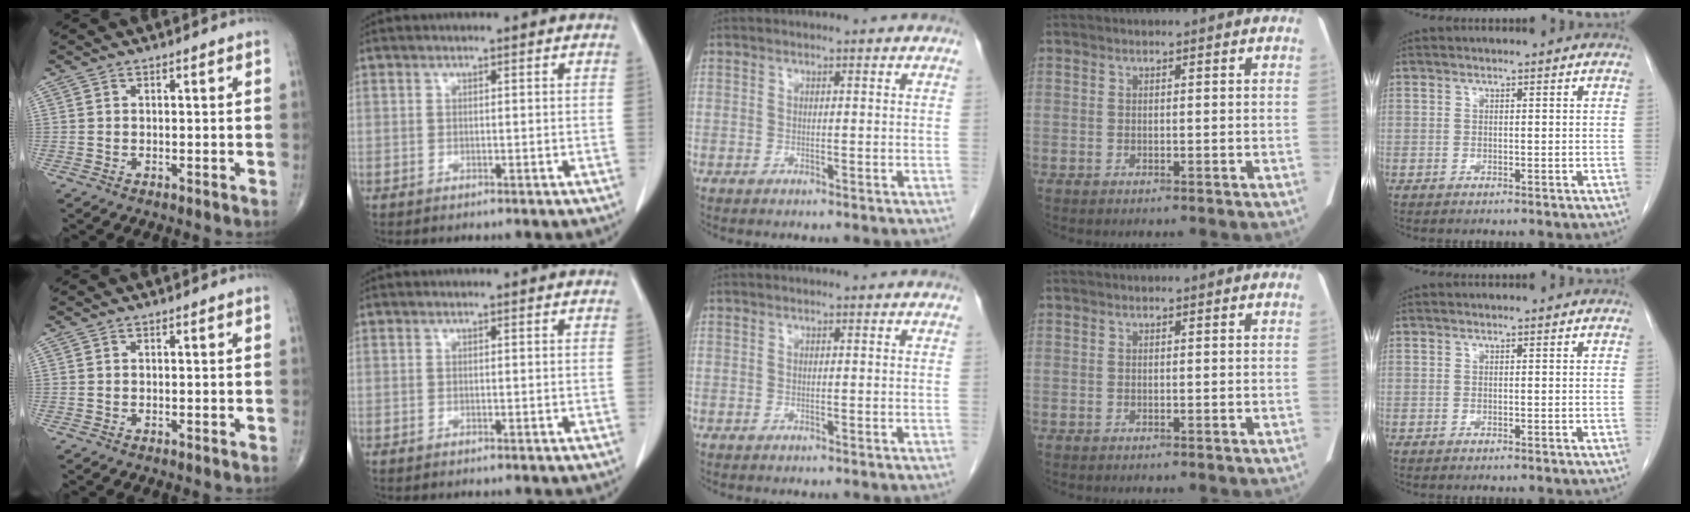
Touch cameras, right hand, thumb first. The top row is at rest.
{}